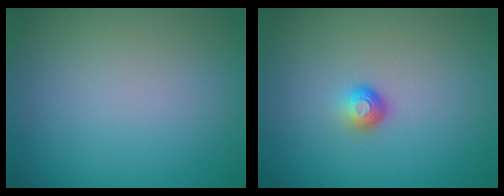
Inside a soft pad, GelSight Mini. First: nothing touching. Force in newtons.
{"total": 1.6, "press": 1.0, "slide": 1.2}